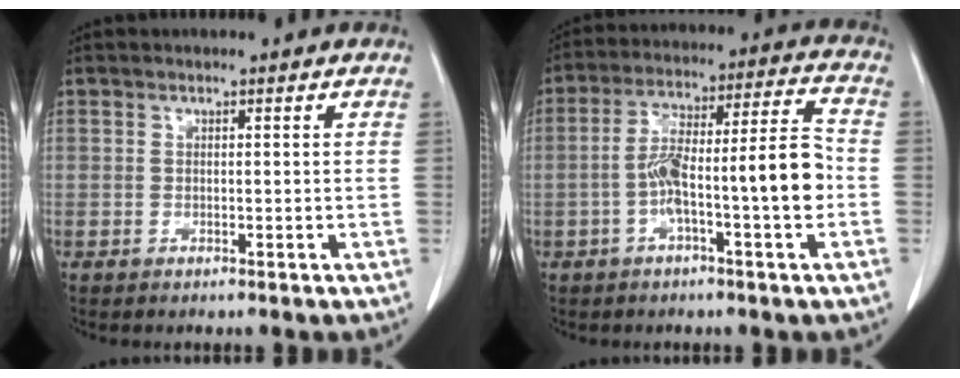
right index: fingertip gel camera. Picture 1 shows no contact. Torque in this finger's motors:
{"motor_torque": [1.37, -0.54, 0.72, 0.21]}